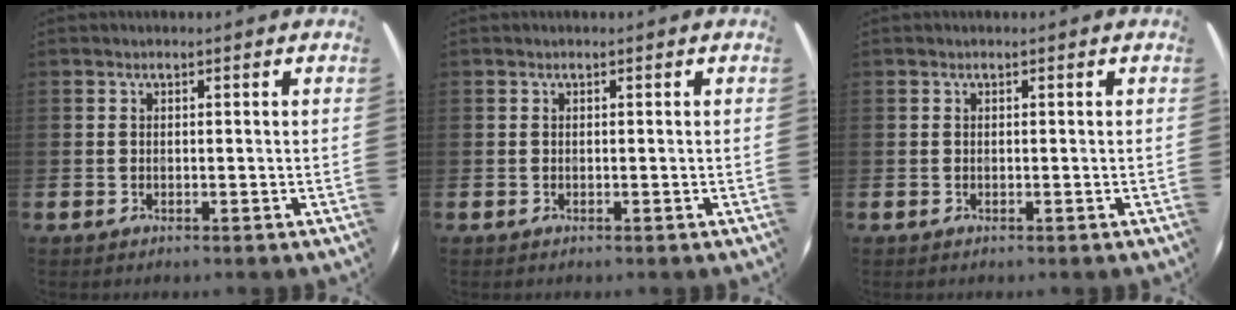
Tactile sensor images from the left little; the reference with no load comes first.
{"total": 0.0}
{"total": 0.0}